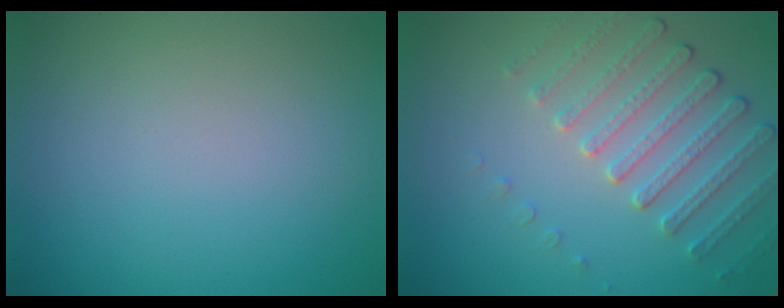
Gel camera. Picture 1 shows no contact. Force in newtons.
{"total": 3.0, "press": 2.7, "slide": 1.3}